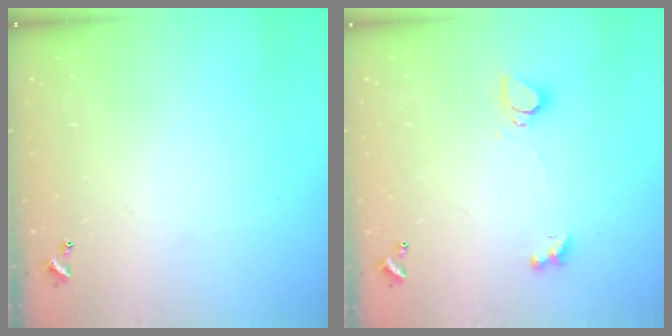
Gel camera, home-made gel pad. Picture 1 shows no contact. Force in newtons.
{"total": 1.0, "press": 0.9, "slide": 0.4}